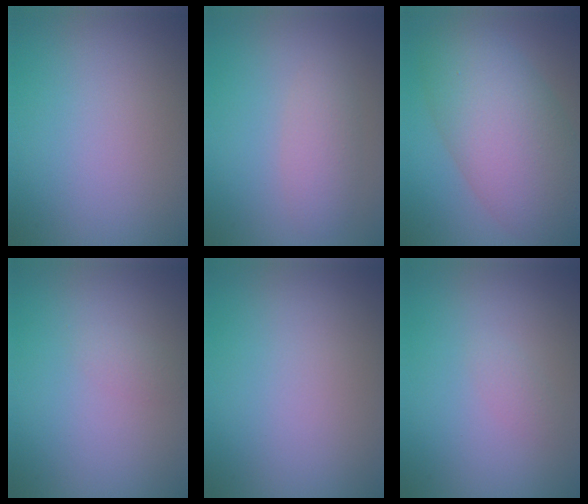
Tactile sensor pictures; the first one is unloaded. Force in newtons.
{"total": 2.3, "press": 2.3, "slide": 0.1}
{"total": 10.2, "press": 10.2, "slide": 0.7}
{"total": 0.8, "press": 0.8, "slide": 0.0}
{"total": 0.0}
{"total": 0.8, "press": 0.8, "slide": 0.0}